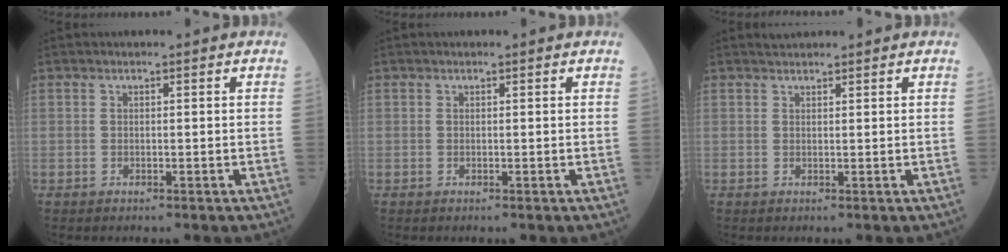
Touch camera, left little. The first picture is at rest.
{"total": 0.0}
{"total": 1.2, "force": [1.1, 0.2, 0.1], "torque": [-0.010, 0.011, 0.024]}